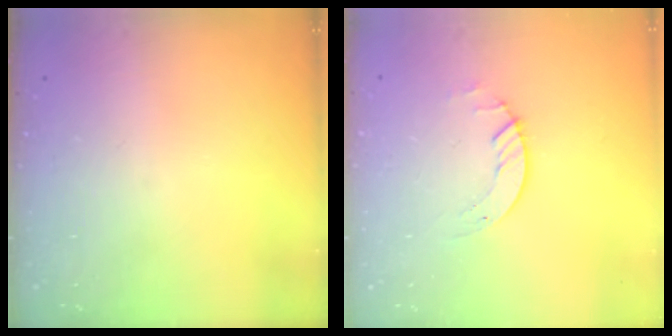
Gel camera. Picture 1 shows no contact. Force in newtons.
{"total": 2.0, "press": 2.0, "slide": 0.2}